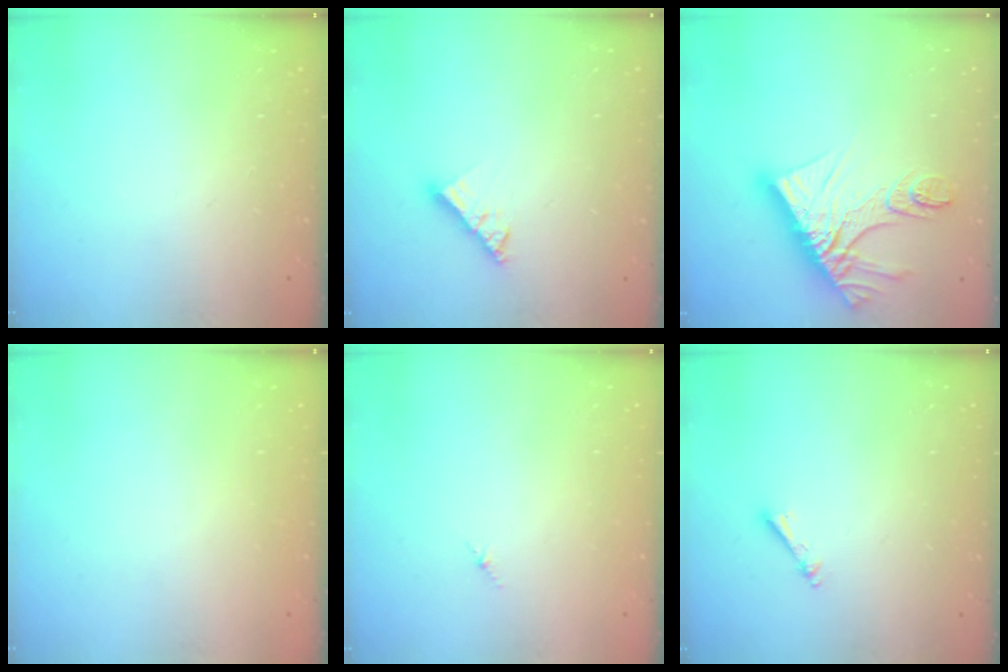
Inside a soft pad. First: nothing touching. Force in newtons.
{"total": 6.6, "press": 6.6, "slide": 0.6}
{"total": 16.4, "press": 16.3, "slide": 1.5}
{"total": 1.6, "press": 1.6, "slide": 0.2}
{"total": 1.8, "press": 1.7, "slide": 0.6}
{"total": 2.5, "press": 2.5, "slide": 0.3}